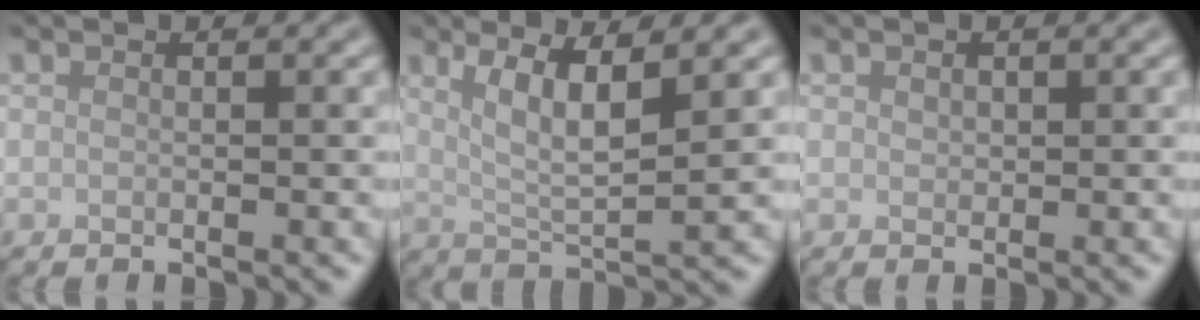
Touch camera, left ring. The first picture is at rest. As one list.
[{"total": 4.7, "force": [1.8, 1.0, 4.3], "torque": [-0.078, -0.007, 0.036]}, {"total": 0.6, "force": [0.3, 0.5, 0.2], "torque": [-0.005, -0.002, 0.006]}]